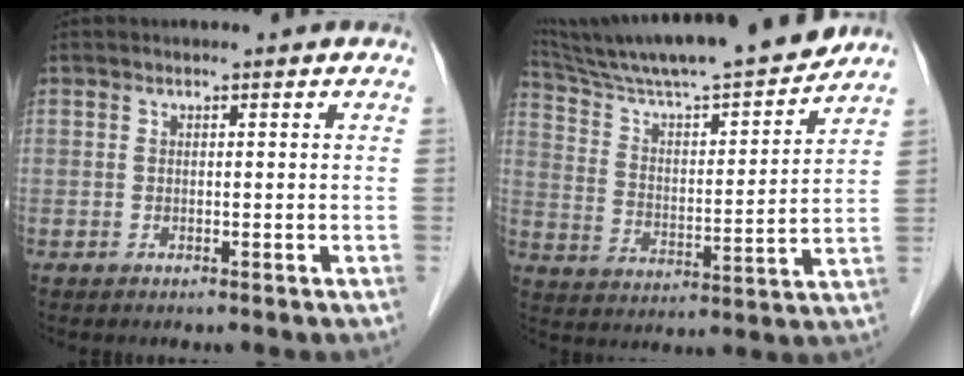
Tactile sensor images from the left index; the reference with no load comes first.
{"total": 20.9, "force": [18.8, 0.5, 9.2], "torque": [-0.160, -0.004, 0.298]}